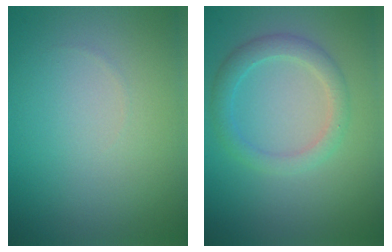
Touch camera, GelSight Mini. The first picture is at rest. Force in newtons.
{"total": 2.6, "press": 2.6, "slide": 0.1}